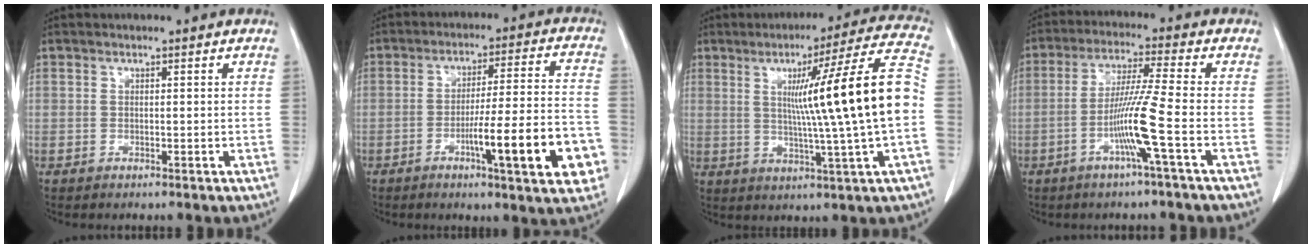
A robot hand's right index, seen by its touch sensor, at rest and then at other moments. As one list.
[{"total": 15.0, "force": [-5.5, 1.2, 13.9], "torque": [-0.187, 0.006, -0.076]}, {"total": 17.9, "force": [1.1, -2.1, 17.8], "torque": [-0.256, 0.006, 0.008]}, {"total": 8.6, "force": [-3.0, -1.7, 7.9], "torque": [-0.155, -0.008, -0.062]}]